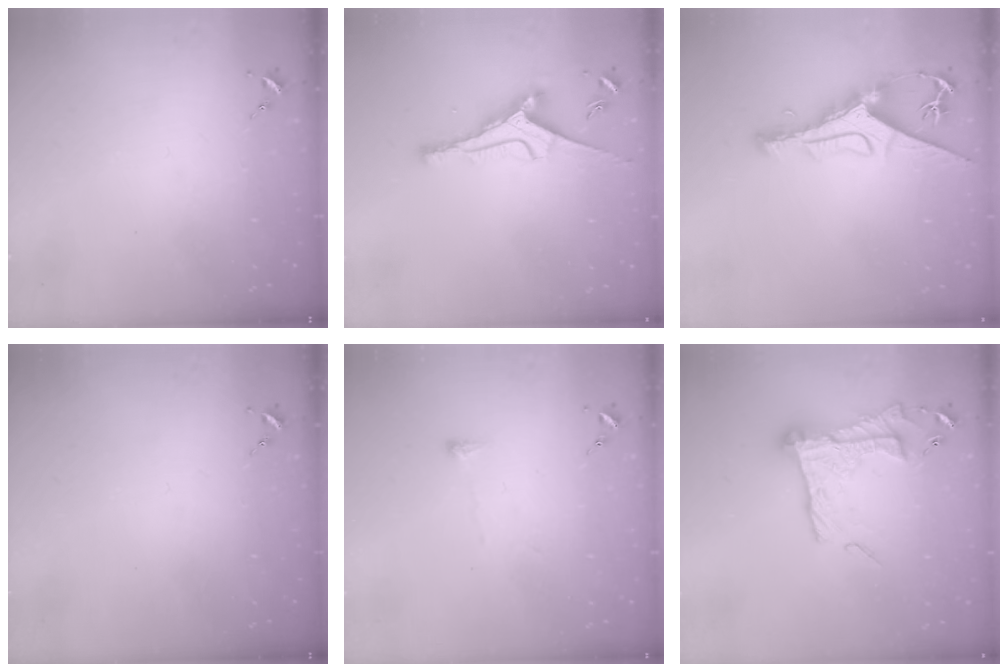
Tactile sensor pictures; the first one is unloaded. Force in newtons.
{"total": 8.9, "press": 8.9, "slide": 0.5}
{"total": 10.2, "press": 10.1, "slide": 1.4}
{"total": 0.0}
{"total": 3.6, "press": 3.5, "slide": 0.5}
{"total": 17.5, "press": 17.4, "slide": 1.5}